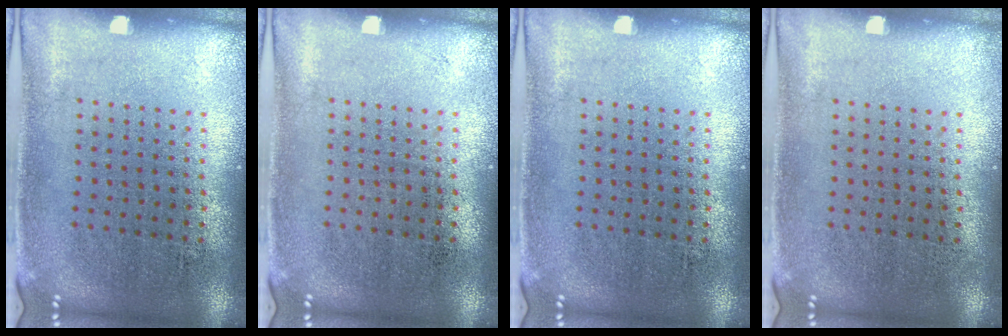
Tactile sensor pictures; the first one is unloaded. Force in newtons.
{"total": 0.0}
{"total": 0.0}
{"total": 0.0}